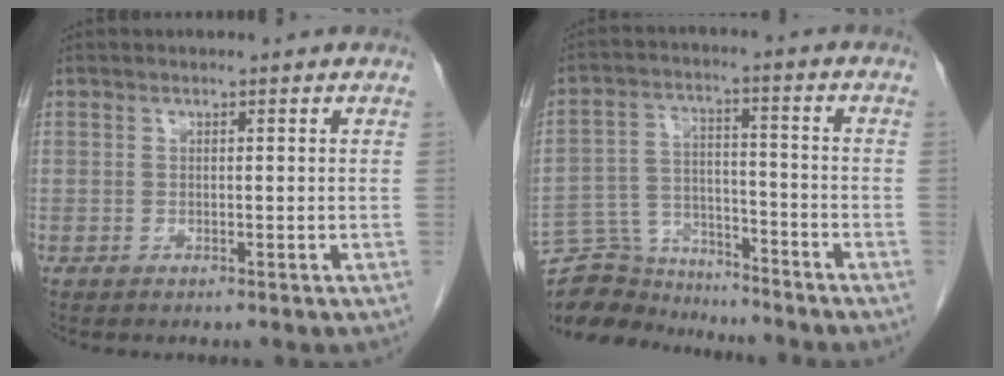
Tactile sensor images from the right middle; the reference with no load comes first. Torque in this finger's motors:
{"motor_torque": [-0.15, -0.12, 0.02, -0.07]}